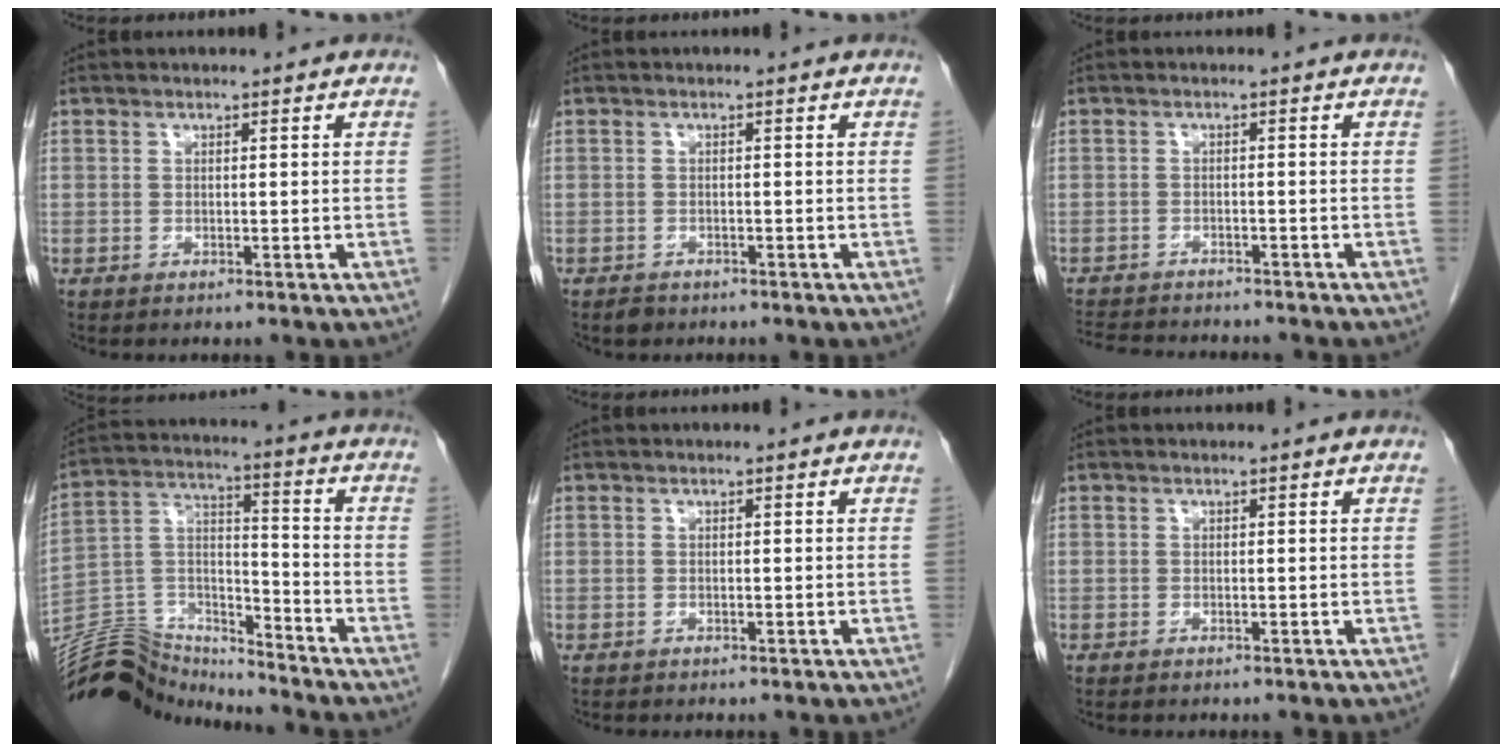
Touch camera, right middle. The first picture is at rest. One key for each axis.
{"total": 1.3, "fx": -1.0, "fy": 0.8, "fz": 0.2, "tx": -0.008, "ty": 0.000, "tz": -0.013}
{"total": 9.9, "fx": -9.0, "fy": 2.0, "fz": 3.4, "tx": -0.063, "ty": -0.004, "tz": -0.129}
{"total": 13.9, "fx": -13.9, "fy": 1.2, "fz": 0.3, "tx": -0.008, "ty": 0.052, "tz": -0.257}
{"total": 0.0}
{"total": 0.0}